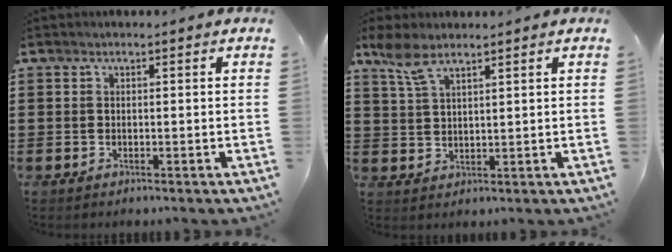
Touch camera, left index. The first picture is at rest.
{"total": 4.8, "force": [3.5, 1.4, 3.0], "torque": [-0.069, 0.001, 0.064]}